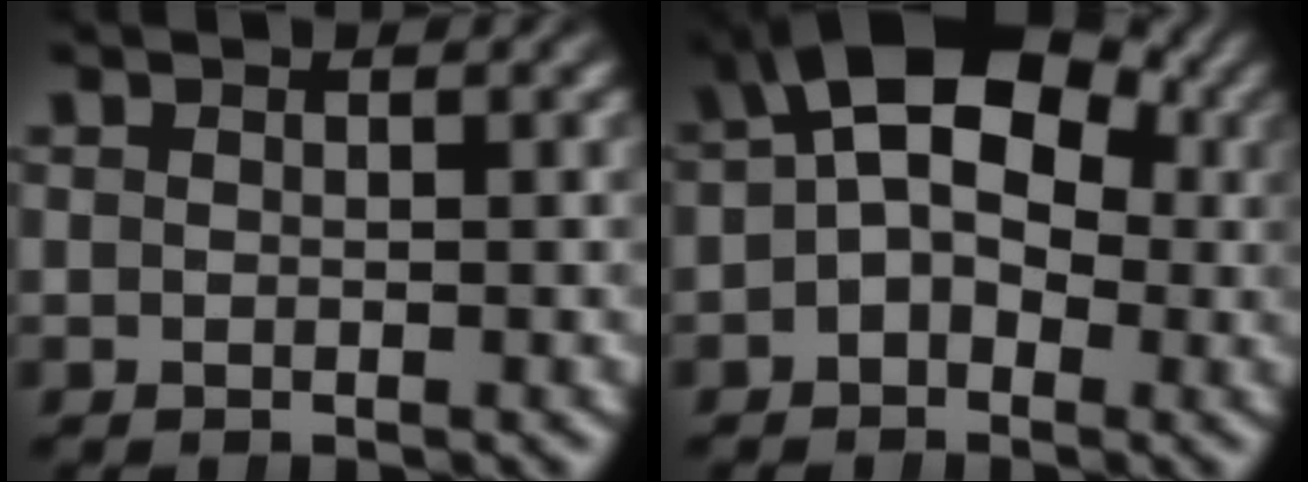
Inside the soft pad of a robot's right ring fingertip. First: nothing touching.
{"total": 10.9, "force": [2.3, 7.2, 7.8], "torque": [-0.143, -0.014, 0.028]}